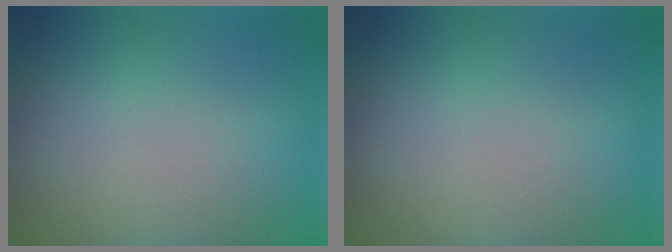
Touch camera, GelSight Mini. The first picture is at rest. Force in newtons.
{"total": 0.0}